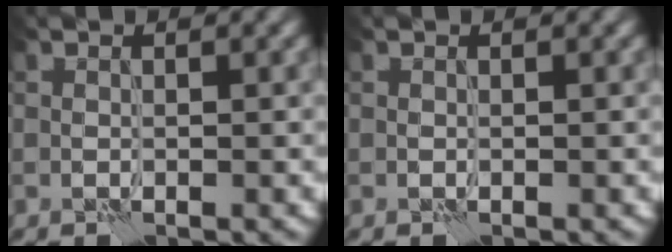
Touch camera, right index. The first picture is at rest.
{"total": 0.0}